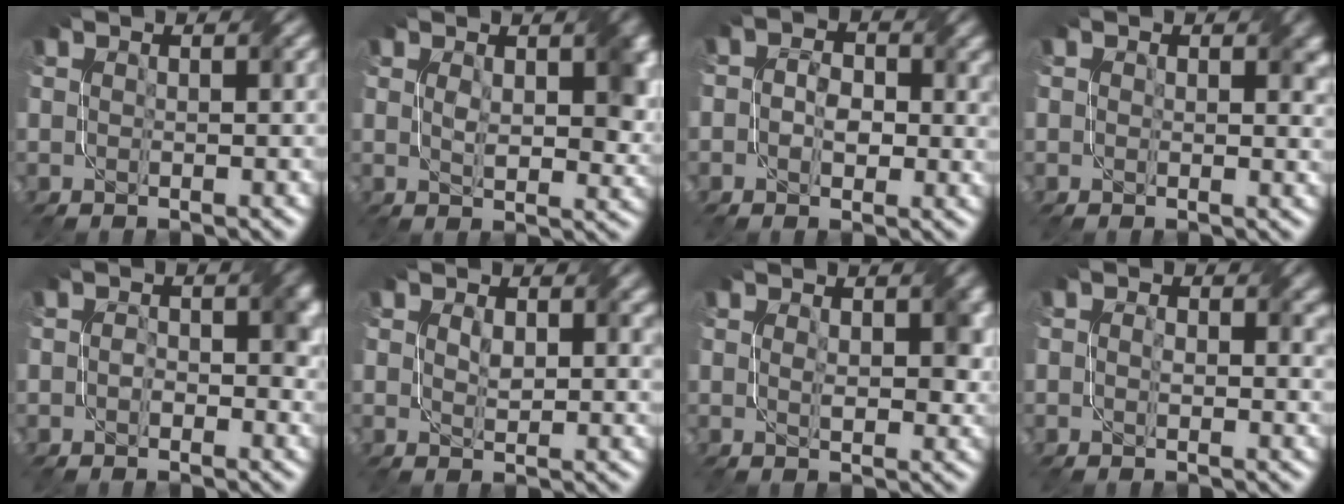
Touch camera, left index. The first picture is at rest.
{"total": 5.0, "force": [1.1, 2.4, 4.3], "torque": [-0.065, -0.004, 0.026]}
{"total": 3.1, "force": [-0.1, 2.2, 2.2], "torque": [-0.035, -0.003, -0.008]}
{"total": 2.2, "force": [1.0, 1.5, 1.3], "torque": [-0.013, -0.004, 0.010]}
{"total": 2.8, "force": [0.0, 1.7, 2.2], "torque": [-0.027, -0.001, -0.007]}
{"total": 2.6, "force": [0.9, 1.6, 1.9], "torque": [-0.037, -0.003, 0.020]}
{"total": 3.5, "force": [0.5, 2.0, 2.8], "torque": [-0.042, -0.006, 0.013]}
{"total": 2.8, "force": [0.4, 1.8, 2.1], "torque": [-0.025, 0.000, 0.003]}